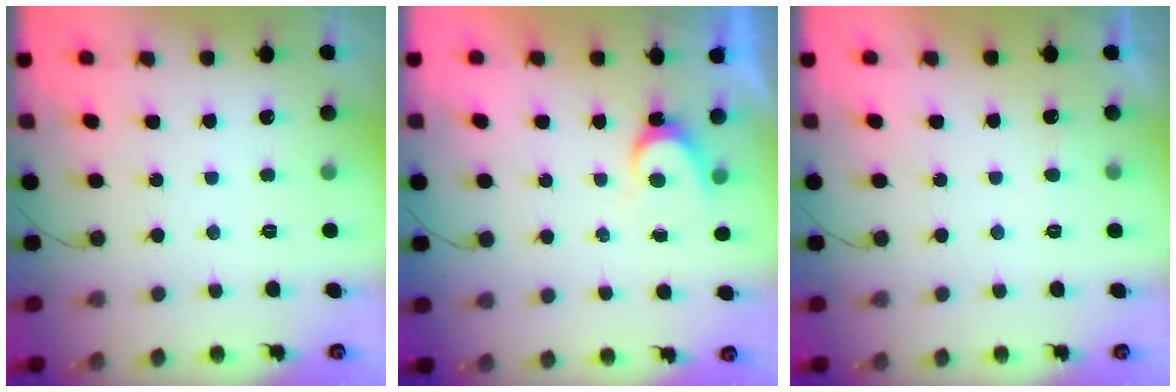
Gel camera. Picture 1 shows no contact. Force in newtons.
{"total": 3.4, "press": 3.4, "slide": 0.3}
{"total": 3.9, "press": 3.9, "slide": 0.3}